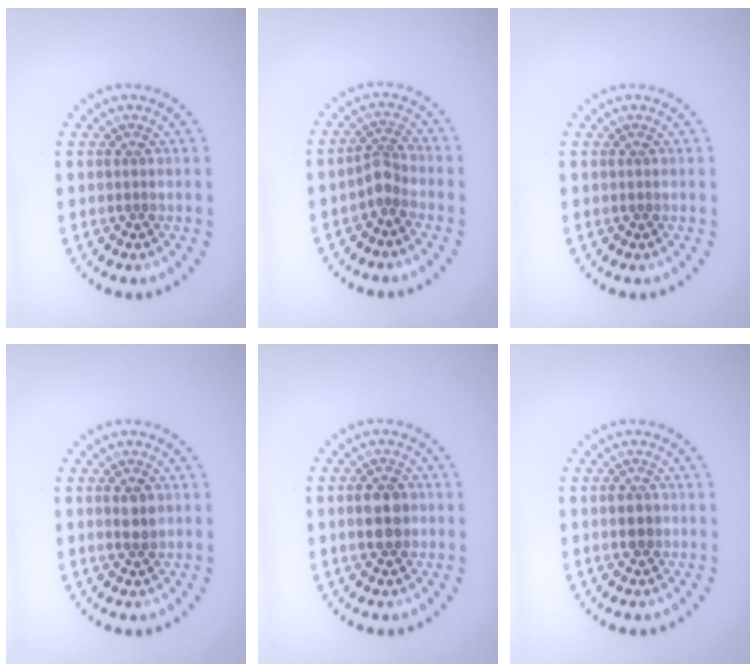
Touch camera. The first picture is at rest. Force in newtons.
{"total": 2.0, "press": 1.5, "slide": 1.3}
{"total": 0.0}
{"total": 1.6, "press": 1.6, "slide": 0.3}
{"total": 3.0, "press": 3.0, "slide": 0.2}
{"total": 1.2, "press": 1.2, "slide": 0.0}